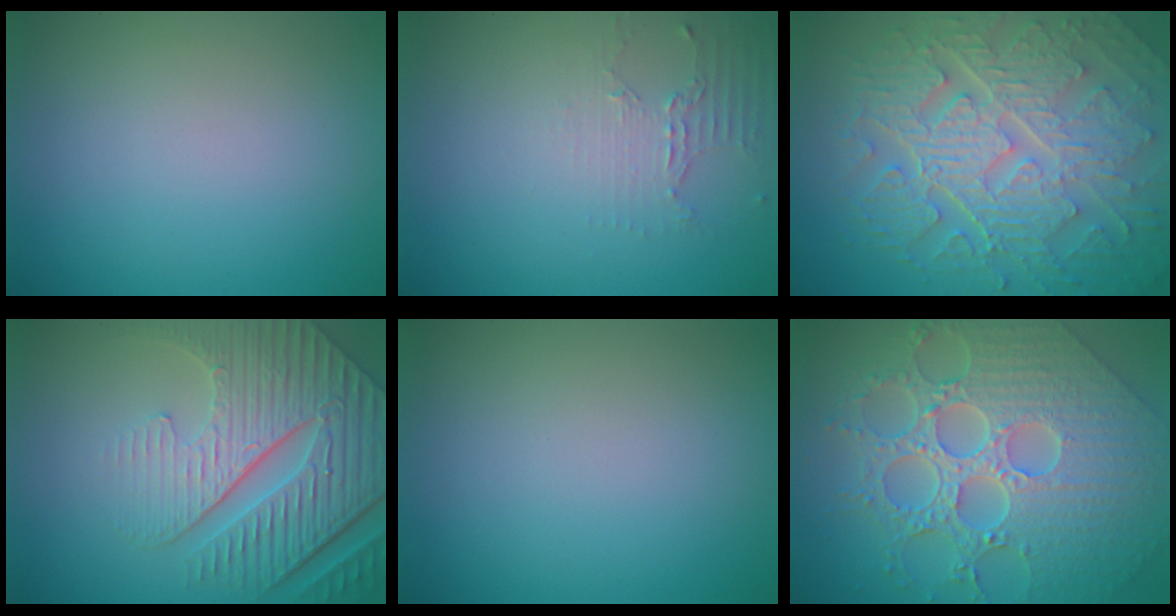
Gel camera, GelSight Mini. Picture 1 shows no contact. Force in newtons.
{"total": 2.0, "press": 1.5, "slide": 1.4}
{"total": 10.6, "press": 7.0, "slide": 7.9}
{"total": 8.2, "press": 6.3, "slide": 5.2}
{"total": 0.0}
{"total": 9.4, "press": 6.9, "slide": 6.3}